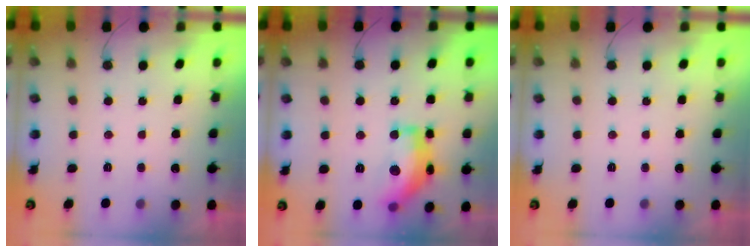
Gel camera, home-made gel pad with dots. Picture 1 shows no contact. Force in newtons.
{"total": 16.5, "press": 16.5, "slide": 1.0}
{"total": 0.0}